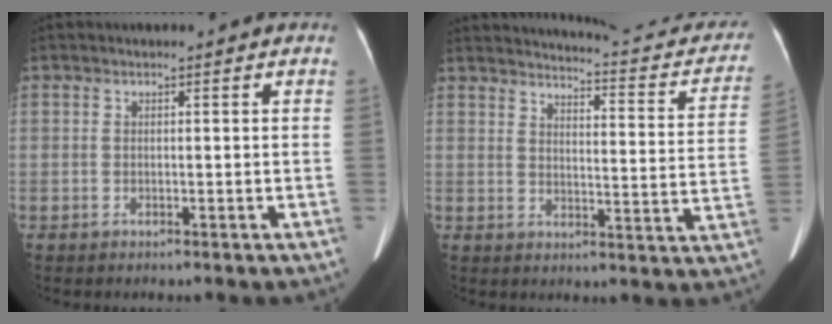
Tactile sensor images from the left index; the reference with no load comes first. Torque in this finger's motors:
{"motor_torque": [0.85, -1.29, 0.17, 0.01]}